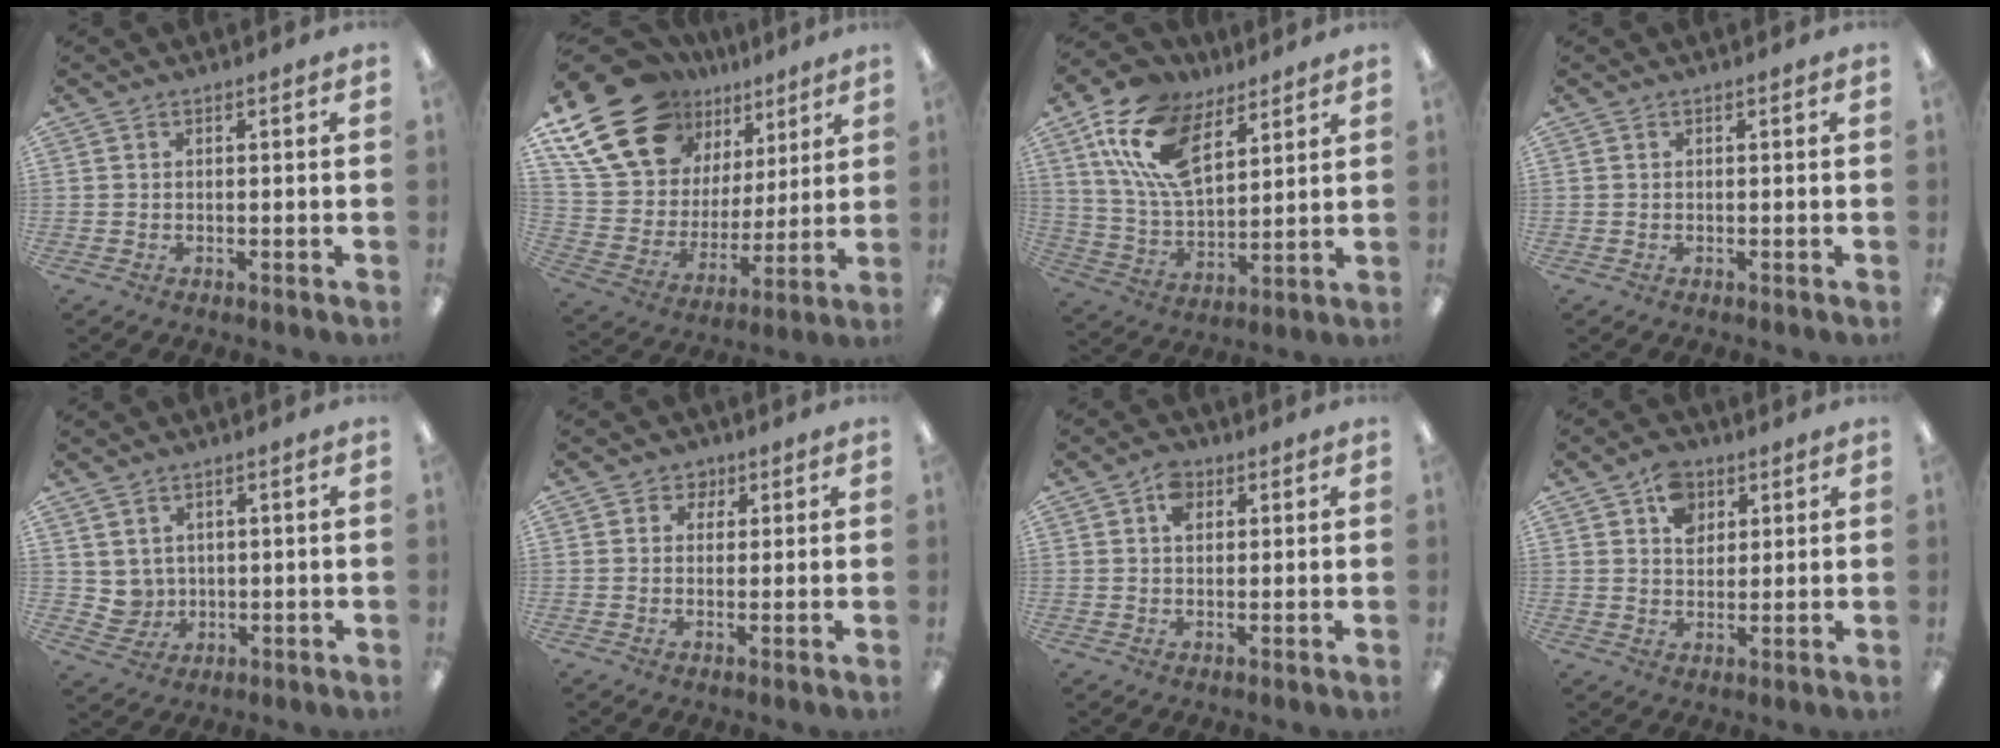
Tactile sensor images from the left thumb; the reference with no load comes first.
{"total": 22.9, "force": [15.2, 13.7, 10.2], "torque": [-0.202, -0.087, 0.289]}
{"total": 18.2, "force": [9.3, 9.9, 12.1], "torque": [-0.251, -0.021, 0.168]}
{"total": 0.0}
{"total": 4.2, "force": [2.3, 3.5, 0.0], "torque": [-0.009, -0.008, 0.044]}
{"total": 3.0, "force": [1.5, 2.6, 0.5], "torque": [-0.002, -0.003, 0.023]}
{"total": 4.5, "force": [1.9, 3.1, 2.6], "torque": [-0.041, -0.001, 0.032]}
{"total": 7.1, "force": [3.6, 5.2, 3.2], "torque": [-0.046, 0.000, 0.064]}